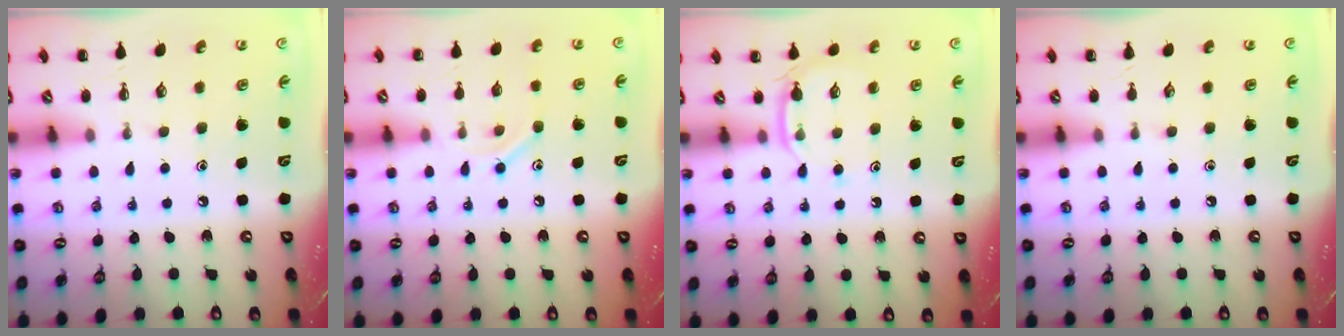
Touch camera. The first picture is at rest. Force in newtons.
{"total": 8.0, "press": 7.8, "slide": 1.5}
{"total": 5.3, "press": 5.1, "slide": 1.5}
{"total": 0.0}